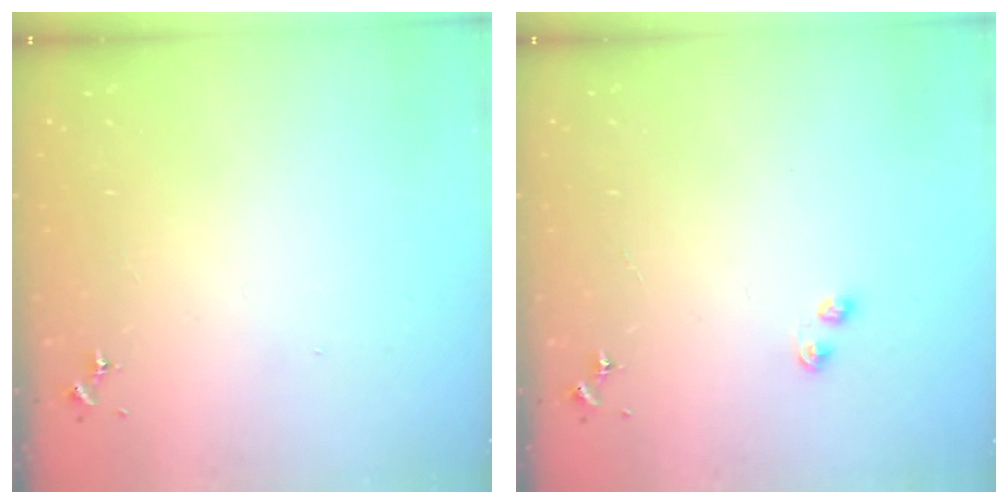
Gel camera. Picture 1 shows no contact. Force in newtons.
{"total": 3.2, "press": 3.1, "slide": 0.7}